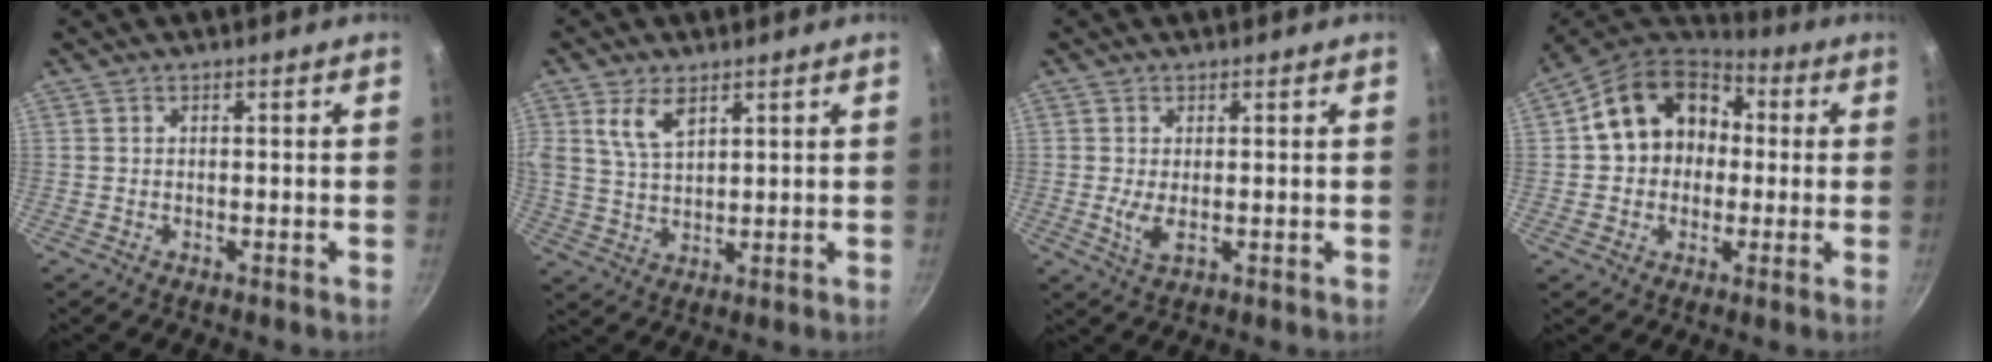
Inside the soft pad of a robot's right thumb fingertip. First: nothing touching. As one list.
[{"total": 6.5, "force": [3.3, 3.5, 4.4], "torque": [-0.078, -0.018, 0.068]}, {"total": 3.0, "force": [0.0, 1.2, 2.7], "torque": [-0.054, -0.009, 0.007]}, {"total": 15.9, "force": [1.9, 13.0, 9.0], "torque": [-0.116, 0.037, 0.021]}]